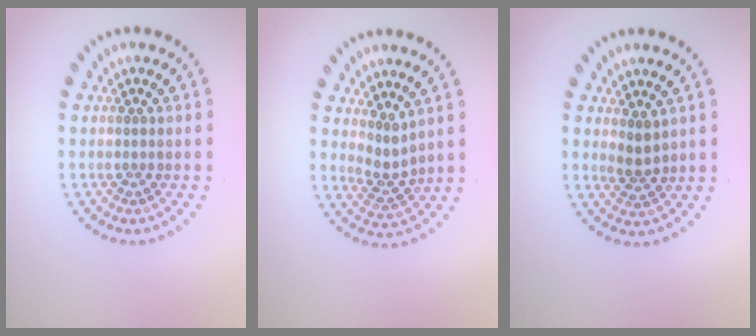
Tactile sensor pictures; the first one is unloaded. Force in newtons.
{"total": 2.1, "press": 1.5, "slide": 1.5}
{"total": 1.7, "press": 1.3, "slide": 1.1}